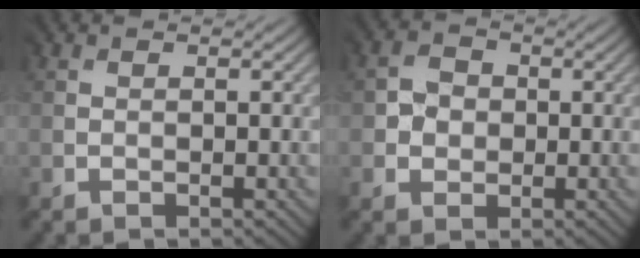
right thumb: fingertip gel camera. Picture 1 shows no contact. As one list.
[{"total": 2.3, "force": [0.0, 2.3, 0.1], "torque": [-0.001, 0.001, -0.002]}]